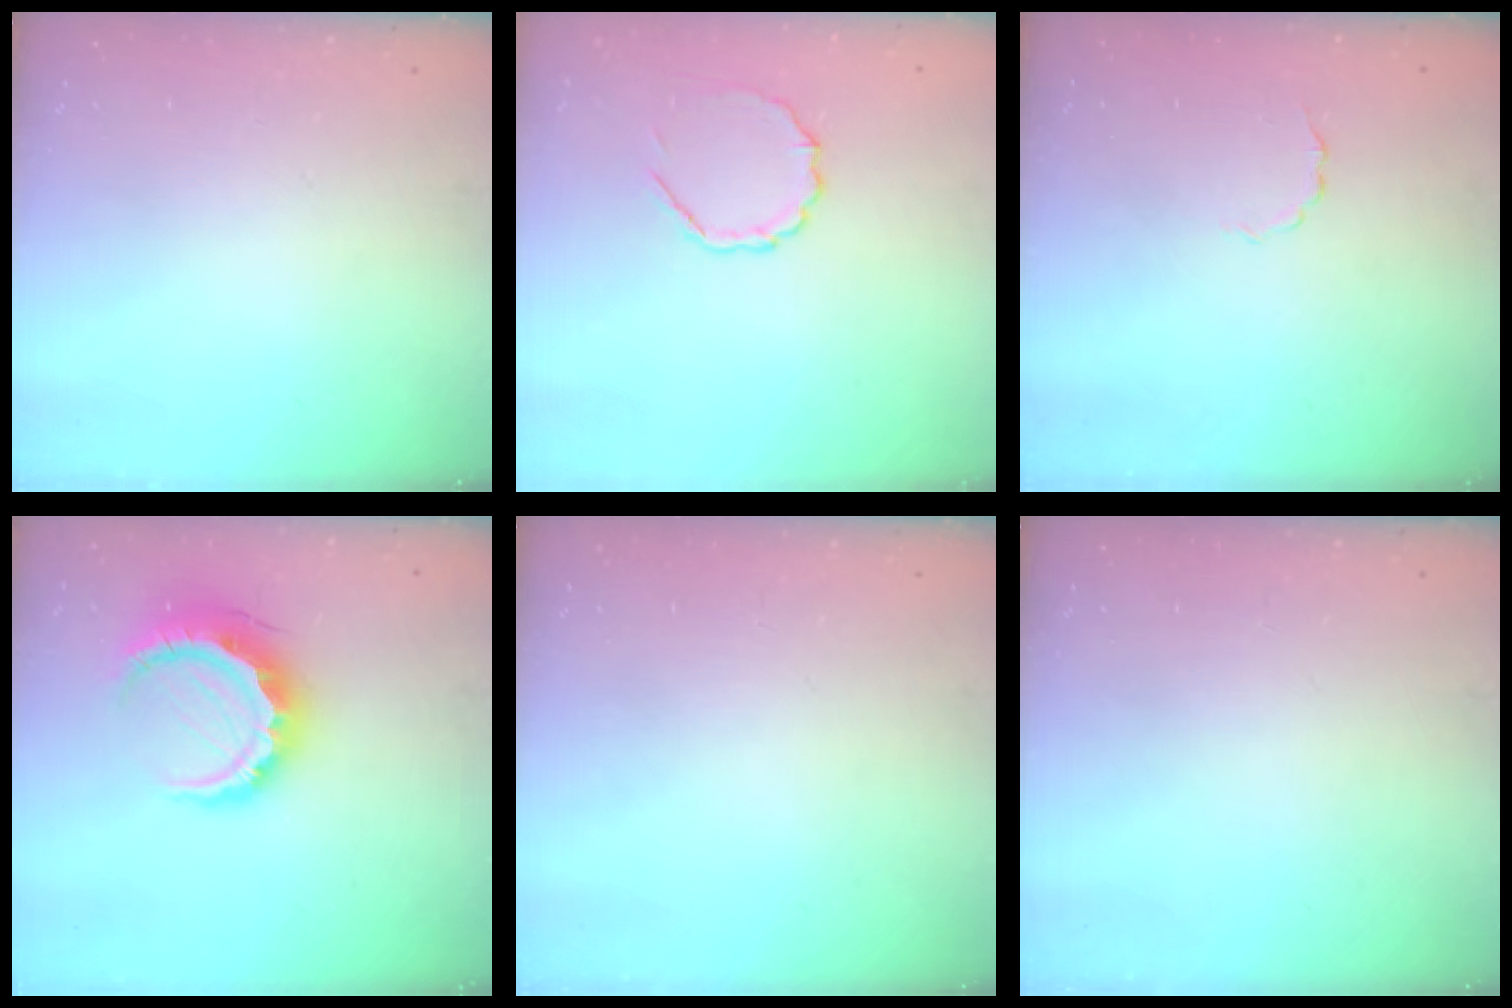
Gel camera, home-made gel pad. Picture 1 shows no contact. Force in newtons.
{"total": 5.9, "press": 5.7, "slide": 1.7}
{"total": 2.0, "press": 1.9, "slide": 0.6}
{"total": 13.8, "press": 13.8, "slide": 0.5}
{"total": 0.0}
{"total": 0.0}